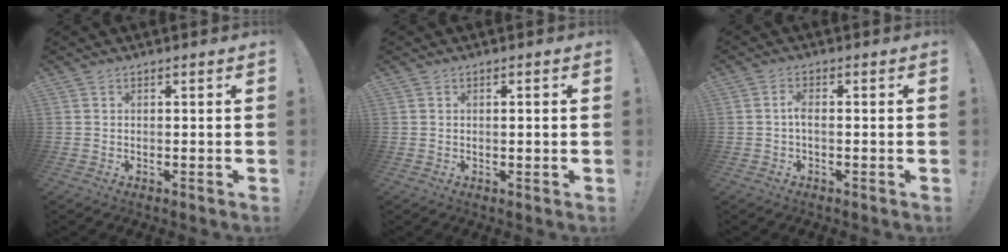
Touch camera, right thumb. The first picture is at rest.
{"total": 1.2, "force": [0.1, -0.2, 1.2], "torque": [-0.021, -0.001, 0.000]}
{"total": 2.6, "force": [-0.5, 0.9, 2.3], "torque": [-0.050, 0.002, -0.012]}